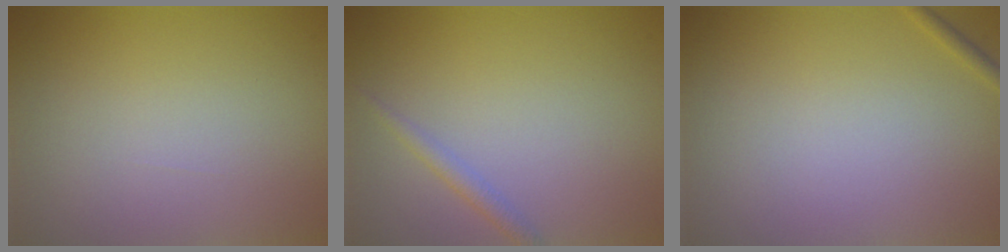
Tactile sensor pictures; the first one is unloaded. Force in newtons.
{"total": 1.3, "press": 1.3, "slide": 0.0}
{"total": 0.7, "press": 0.7, "slide": 0.0}